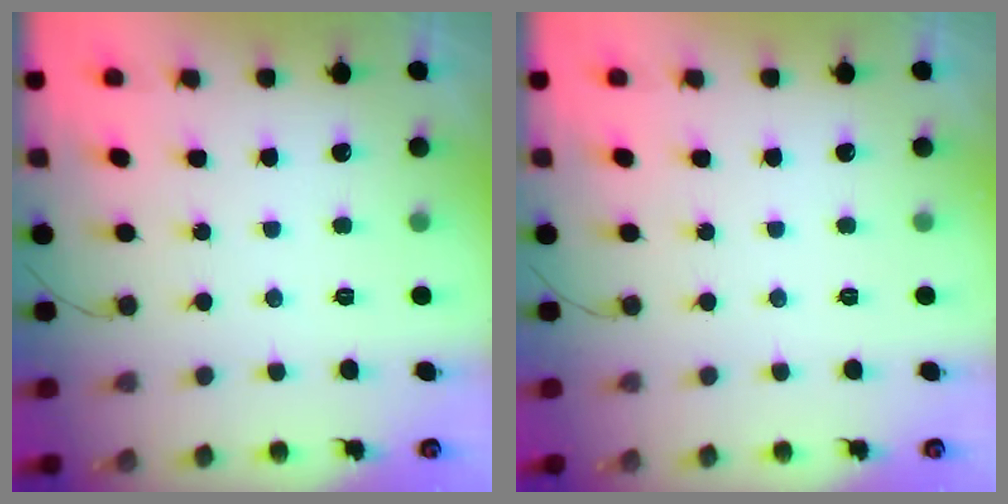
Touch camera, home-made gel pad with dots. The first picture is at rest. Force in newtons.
{"total": 0.0}